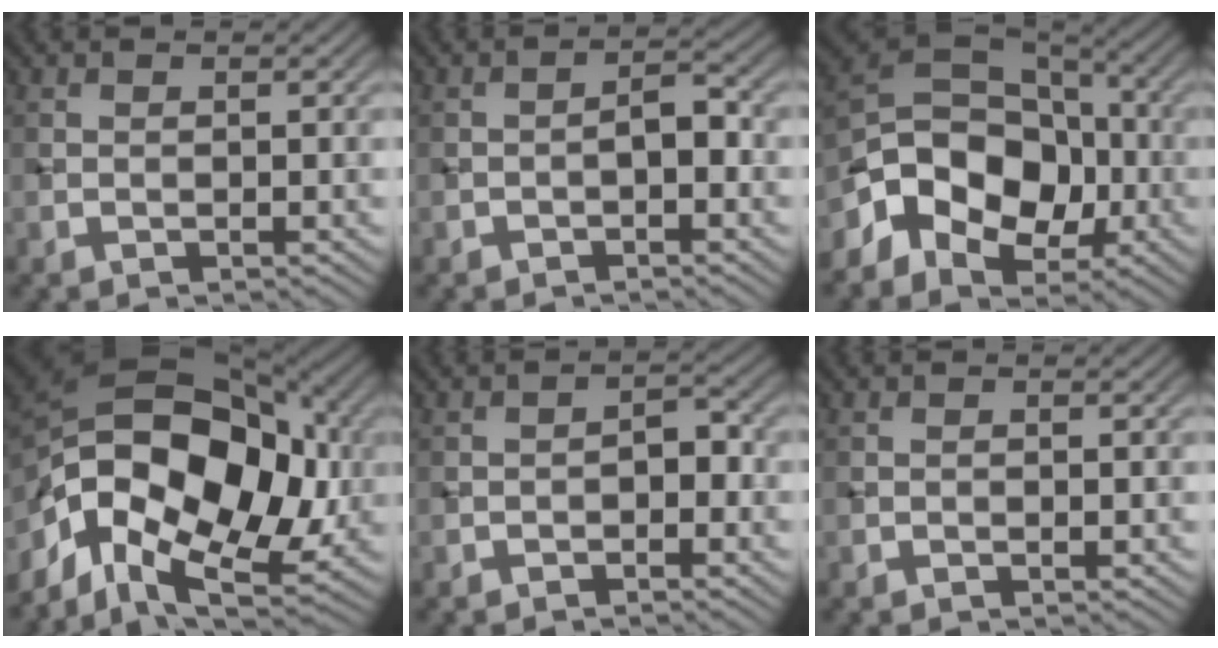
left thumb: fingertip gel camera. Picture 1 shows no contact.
{"total": 2.4, "force": [-1.1, 0.9, 1.9], "torque": [-0.028, 0.008, -0.024]}
{"total": 12.4, "force": [-4.0, 8.5, 8.1], "torque": [-0.157, -0.008, -0.087]}
{"total": 17.3, "force": [-2.6, 10.8, 13.2], "torque": [-0.245, 0.002, -0.048]}
{"total": 2.2, "force": [-1.0, 1.2, 1.6], "torque": [-0.023, 0.007, -0.023]}
{"total": 0.6, "force": [-0.3, 0.2, 0.5], "torque": [-0.010, 0.000, -0.005]}